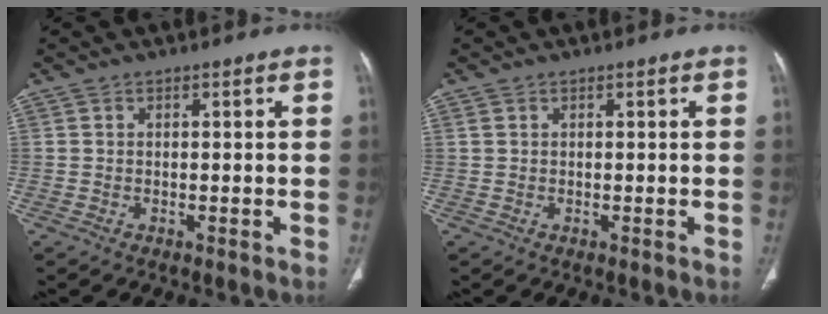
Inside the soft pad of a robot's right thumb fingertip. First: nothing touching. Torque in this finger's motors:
{"motor_torque": [0.04, 0.30, -0.01, 0.04, -0.04]}